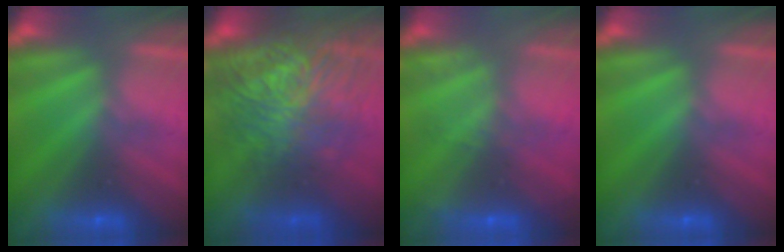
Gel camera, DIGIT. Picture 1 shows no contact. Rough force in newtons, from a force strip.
{"total": 7.9}
{"total": 2.2}
{"total": 0.0}